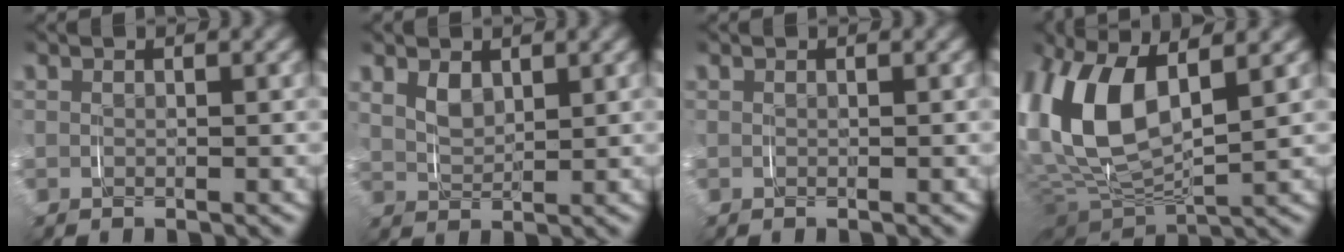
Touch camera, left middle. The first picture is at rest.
{"total": 2.4, "force": [1.4, 1.4, 1.4], "torque": [-0.034, -0.003, 0.029]}
{"total": 0.0}
{"total": 10.2, "force": [1.8, 6.1, 8.0], "torque": [-0.210, -0.002, 0.033]}